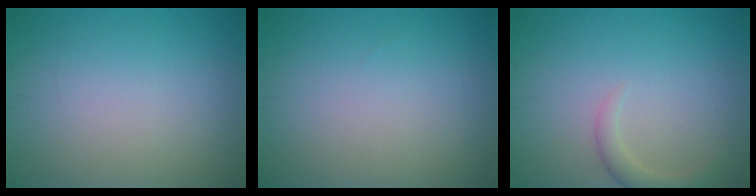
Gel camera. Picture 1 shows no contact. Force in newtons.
{"total": 0.0}
{"total": 1.9, "press": 1.9, "slide": 0.2}